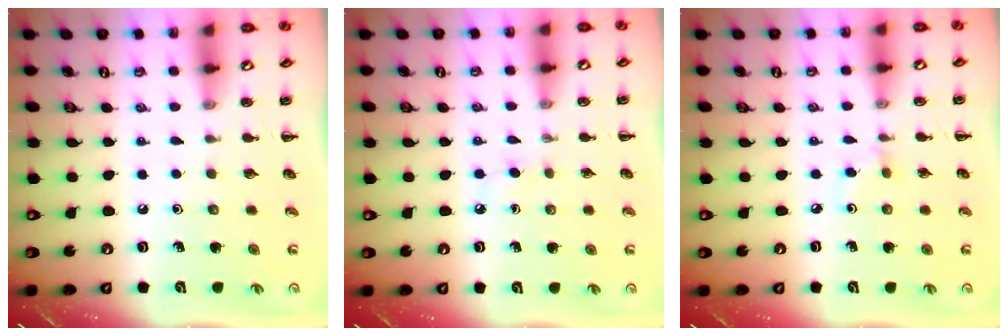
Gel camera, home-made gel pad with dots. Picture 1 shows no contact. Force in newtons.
{"total": 2.4, "press": 2.2, "slide": 1.0}
{"total": 2.6, "press": 2.4, "slide": 1.0}